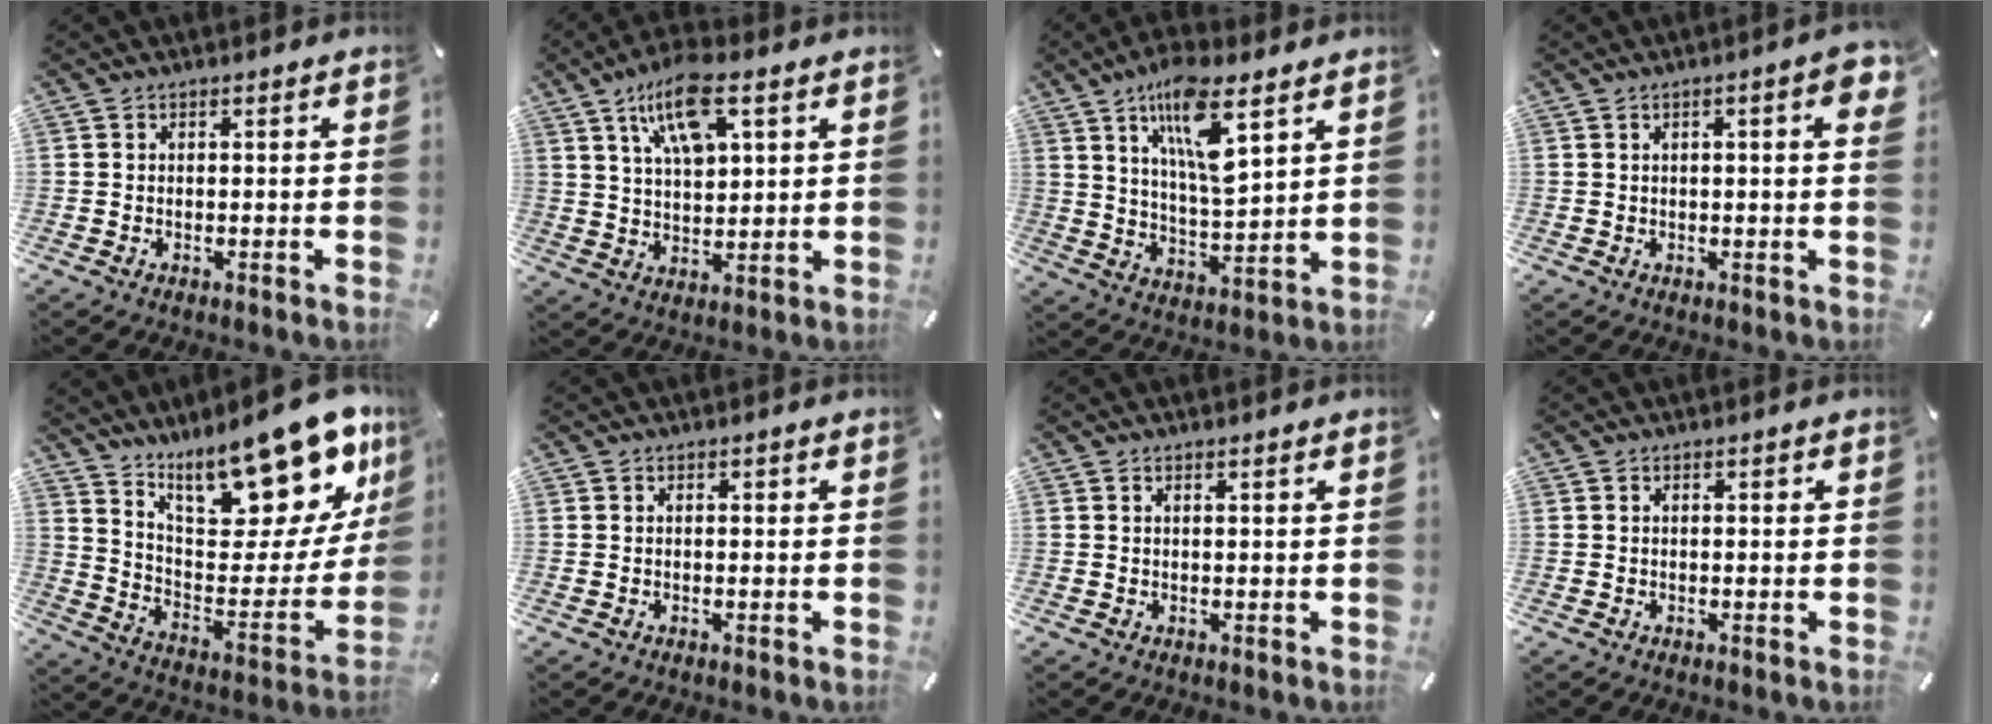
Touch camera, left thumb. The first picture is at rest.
{"total": 11.9, "force": [6.3, 5.3, 8.5], "torque": [-0.152, -0.008, 0.112]}
{"total": 13.7, "force": [8.0, 3.8, 10.4], "torque": [-0.193, -0.033, 0.133]}
{"total": 4.9, "force": [1.3, 1.0, 4.6], "torque": [-0.069, 0.000, 0.019]}
{"total": 22.1, "force": [17.4, 7.8, 11.3], "torque": [-0.144, -0.129, 0.293]}
{"total": 0.0}
{"total": 0.7, "force": [0.6, -0.1, 0.4], "torque": [-0.005, -0.002, 0.012]}
{"total": 0.0}